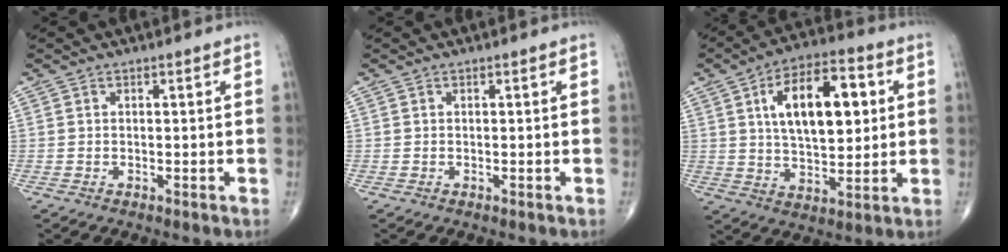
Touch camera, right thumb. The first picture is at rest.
{"total": 0.0}
{"total": 16.9, "force": [4.2, 8.3, 14.1], "torque": [-0.205, 0.002, 0.070]}